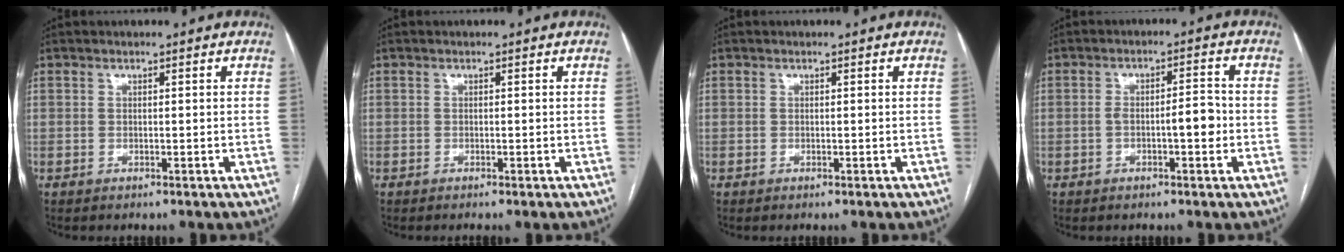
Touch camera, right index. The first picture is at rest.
{"total": 0.6, "force": [-0.4, -0.1, 0.5], "torque": [-0.013, 0.000, -0.006]}
{"total": 0.0}
{"total": 4.5, "force": [-1.2, 1.1, 4.2], "torque": [-0.069, 0.015, -0.015]}